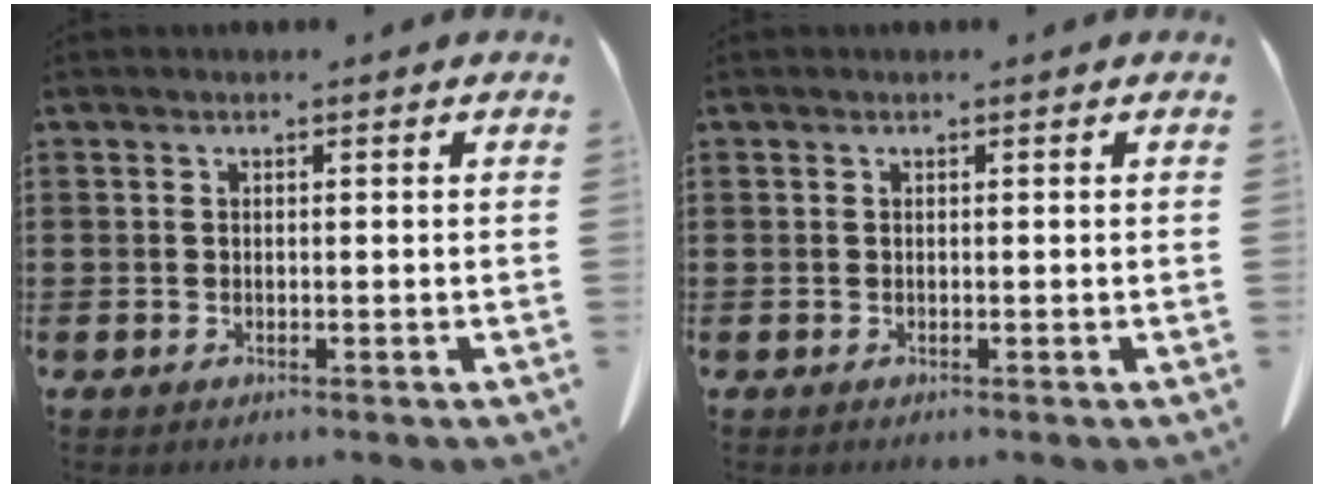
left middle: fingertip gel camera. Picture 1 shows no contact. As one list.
[{"total": 0.0}]